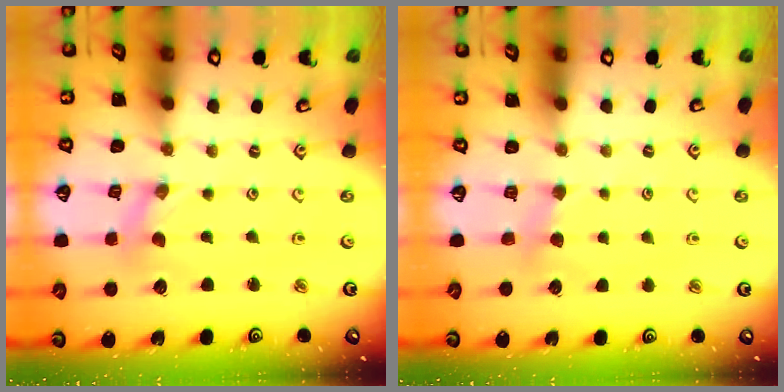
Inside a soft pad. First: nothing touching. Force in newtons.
{"total": 3.7, "press": 3.6, "slide": 0.4}